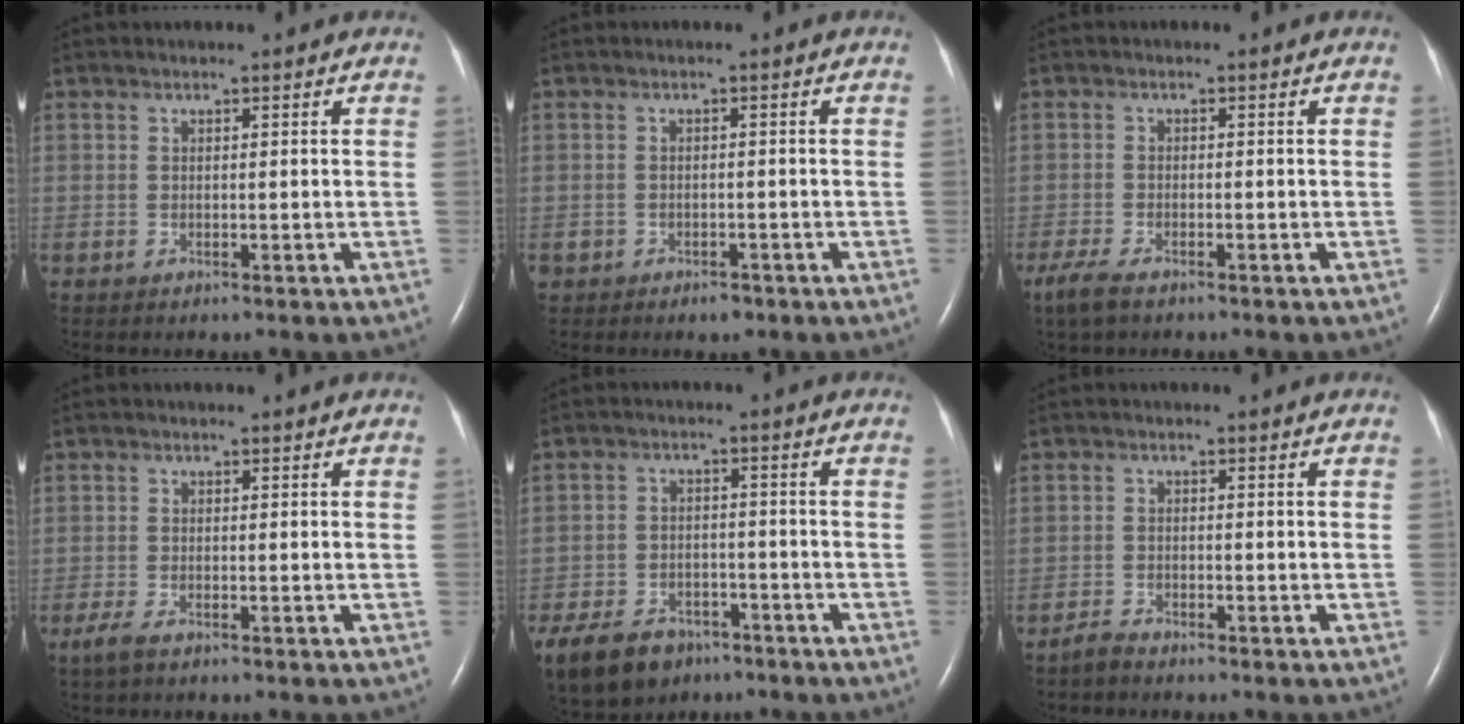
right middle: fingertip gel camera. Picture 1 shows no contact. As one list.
[{"total": 1.8, "force": [-1.2, 1.2, 0.6], "torque": [-0.010, 0.003, -0.012]}, {"total": 4.4, "force": [-3.2, 1.2, 2.8], "torque": [-0.064, -0.012, -0.053]}, {"total": 2.3, "force": [-1.5, 0.7, 1.6], "torque": [-0.044, -0.007, -0.030]}, {"total": 14.1, "force": [-9.5, 8.5, 6.1], "torque": [-0.157, -0.014, -0.147]}, {"total": 1.7, "force": [-1.7, 0.3, 0.5], "torque": [-0.014, -0.003, -0.032]}]